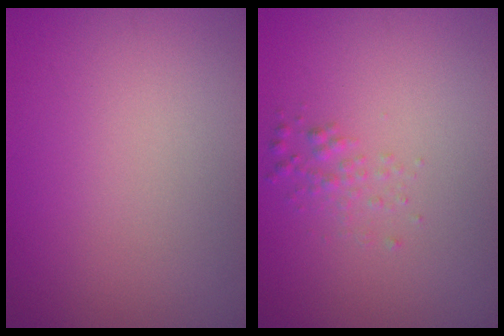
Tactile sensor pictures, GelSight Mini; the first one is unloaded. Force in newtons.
{"total": 1.2, "press": 1.2, "slide": 0.0}